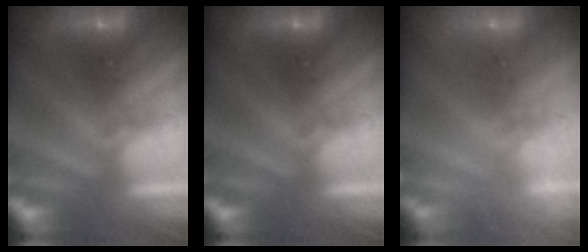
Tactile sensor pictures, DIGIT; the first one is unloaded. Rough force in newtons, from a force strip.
{"total": 0.0}
{"total": 2.4}